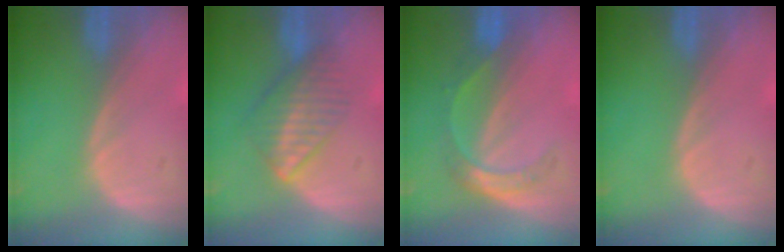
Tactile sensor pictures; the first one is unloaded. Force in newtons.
{"total": 6.5, "press": 5.9, "slide": 2.7}
{"total": 5.4, "press": 4.7, "slide": 2.6}
{"total": 0.0}